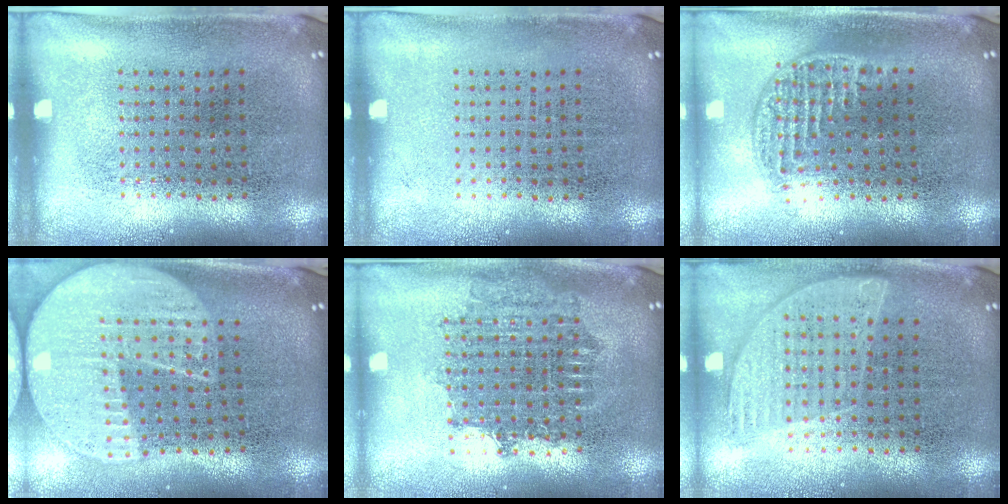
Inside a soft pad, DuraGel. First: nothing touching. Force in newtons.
{"total": 0.0}
{"total": 1.2, "press": 1.0, "slide": 0.6}
{"total": 2.3, "press": 2.0, "slide": 1.1}
{"total": 1.7, "press": 1.4, "slide": 0.9}
{"total": 0.8, "press": 0.8, "slide": 0.3}